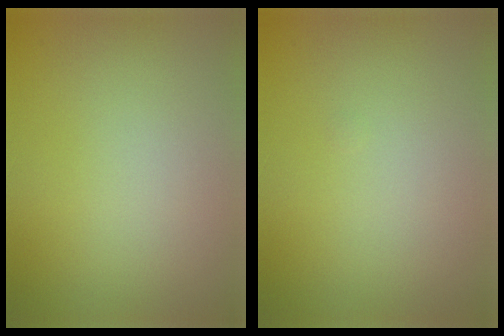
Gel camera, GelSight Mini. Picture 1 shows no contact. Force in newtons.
{"total": 0.0}